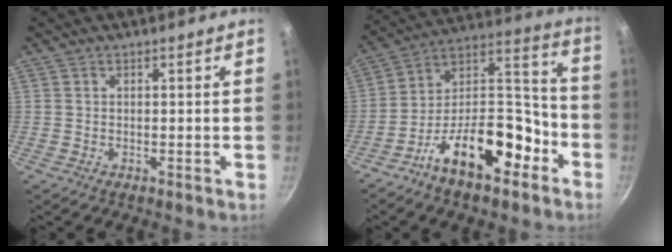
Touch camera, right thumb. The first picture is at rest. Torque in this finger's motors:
{"motor_torque": [1.84, 1.92, 1.46, -1.31, 0.17]}